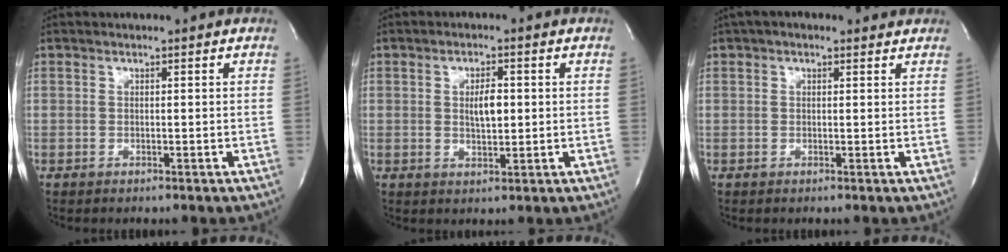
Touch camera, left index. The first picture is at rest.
{"total": 3.8, "force": [0.3, 1.4, 3.5], "torque": [-0.063, -0.002, 0.007]}
{"total": 3.3, "force": [2.2, 1.7, 1.8], "torque": [-0.023, 0.028, 0.030]}